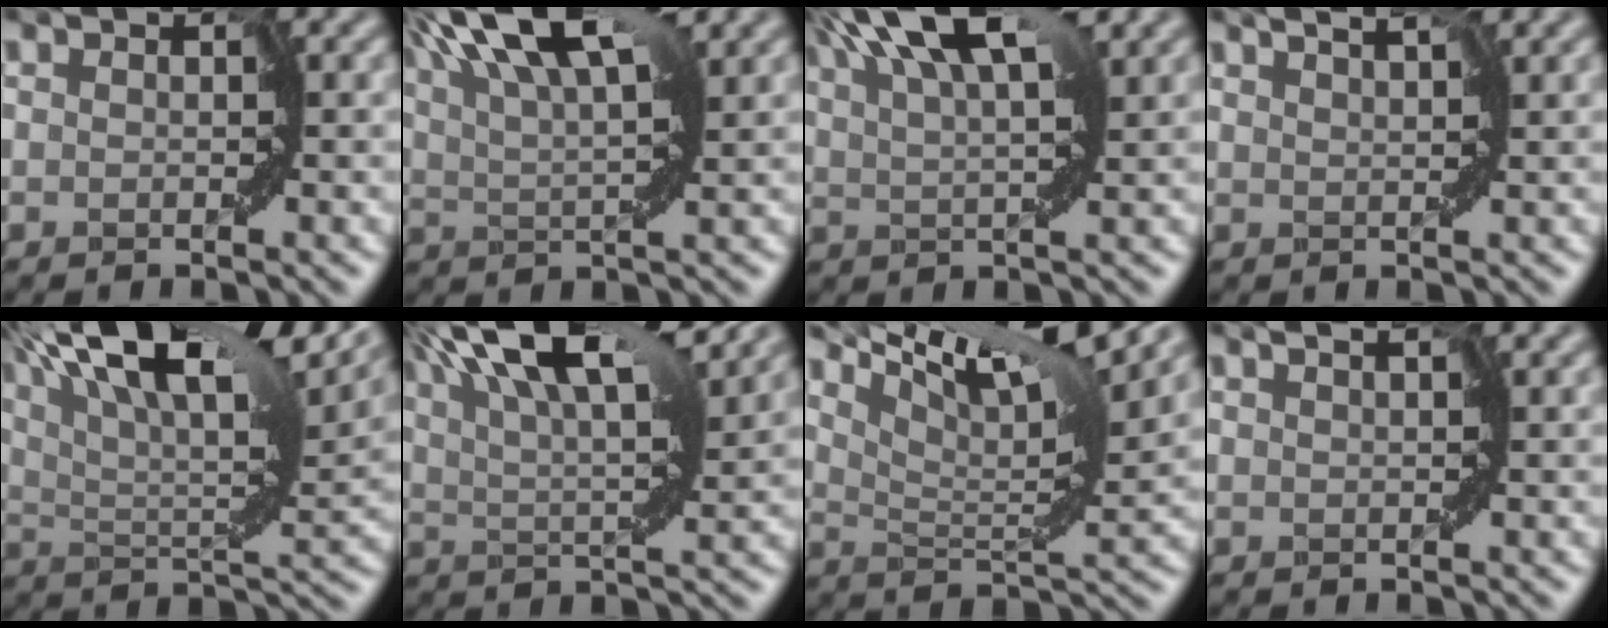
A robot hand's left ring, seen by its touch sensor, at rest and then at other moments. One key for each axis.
{"total": 11.1, "fx": 6.9, "fy": 3.2, "fz": 8.0, "tx": -0.146, "ty": 0.047, "tz": 0.101}
{"total": 10.1, "fx": 6.5, "fy": 2.6, "fz": 7.2, "tx": -0.122, "ty": 0.042, "tz": 0.094}
{"total": 1.8, "fx": 1.7, "fy": -0.6, "fz": 0.4, "tx": -0.008, "ty": -0.005, "tz": 0.034}
{"total": 13.9, "fx": 9.3, "fy": 3.3, "fz": 9.7, "tx": -0.180, "ty": 0.023, "tz": 0.161}
{"total": 12.5, "fx": 8.1, "fy": 3.2, "fz": 9.0, "tx": -0.154, "ty": 0.038, "tz": 0.117}
{"total": 9.6, "fx": 7.5, "fy": 0.9, "fz": 5.9, "tx": -0.115, "ty": 0.010, "tz": 0.140}
{"total": 0.7, "fx": 0.5, "fy": -0.4, "fz": 0.2, "tx": -0.006, "ty": 0.001, "tz": 0.016}